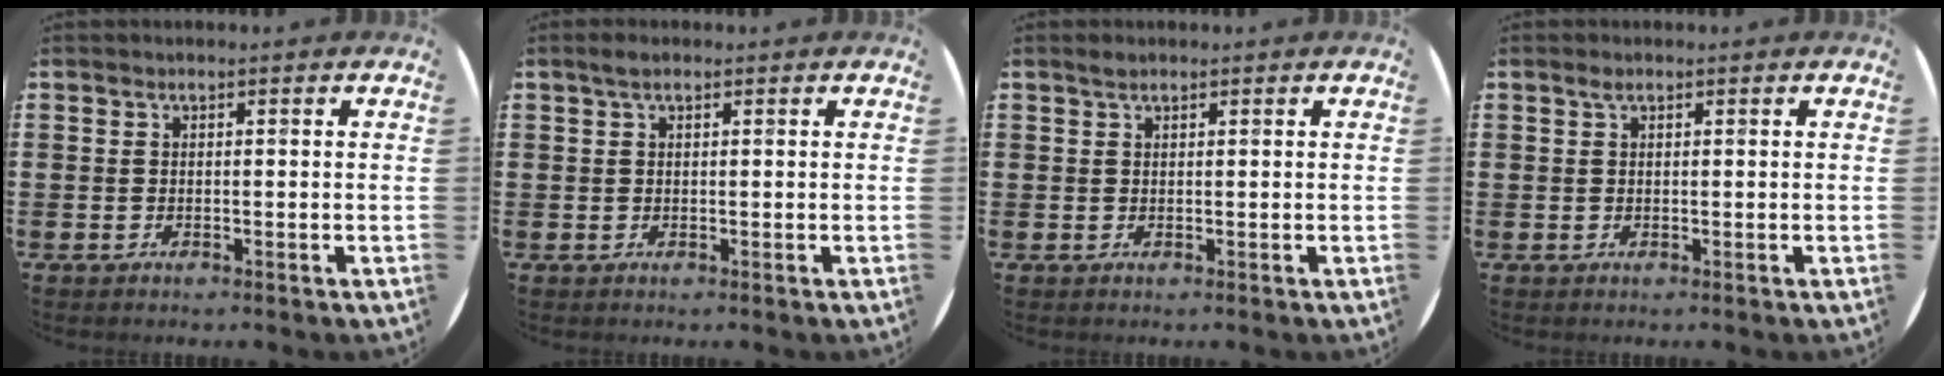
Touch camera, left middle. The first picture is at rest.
{"total": 1.3, "force": [0.9, 0.8, 0.7], "torque": [-0.009, 0.003, 0.014]}
{"total": 0.9, "force": [0.8, 0.4, 0.3], "torque": [-0.007, 0.004, 0.015]}
{"total": 0.7, "force": [0.4, 0.4, 0.4], "torque": [-0.001, 0.000, 0.006]}